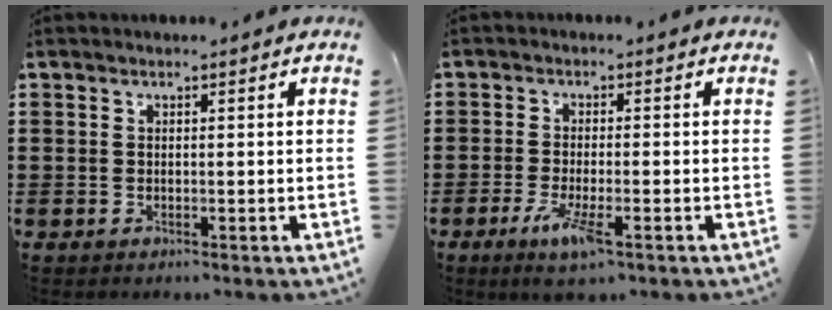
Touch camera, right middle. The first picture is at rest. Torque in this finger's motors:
{"motor_torque": [1.47, -0.53, 0.37, 0.10]}